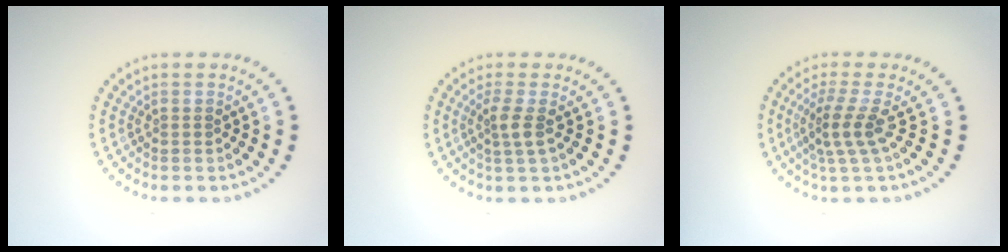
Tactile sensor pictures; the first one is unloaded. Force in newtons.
{"total": 1.9, "press": 1.4, "slide": 1.2}
{"total": 2.7, "press": 1.9, "slide": 2.0}